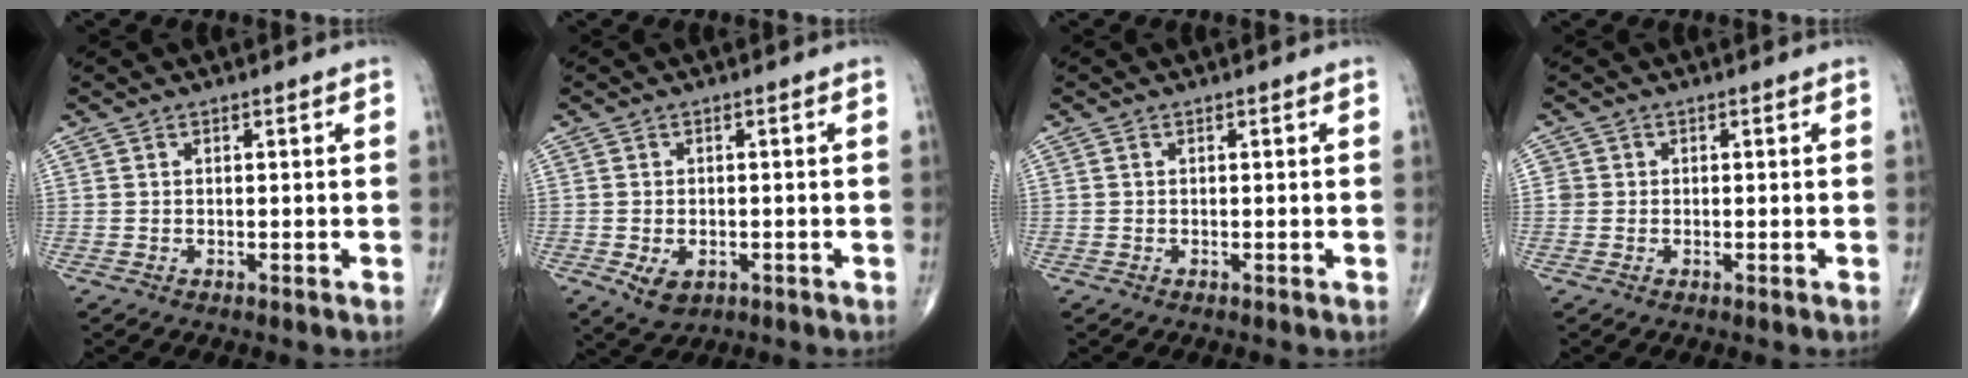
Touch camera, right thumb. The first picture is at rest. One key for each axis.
{"total": 4.5, "fx": -1.5, "fy": 3.0, "fz": 3.0, "tx": -0.050, "ty": 0.001, "tz": -0.015}
{"total": 0.0}
{"total": 1.5, "fx": 0.0, "fy": 1.5, "fz": 0.2, "tx": 0.006, "ty": 0.004, "tz": -0.002}